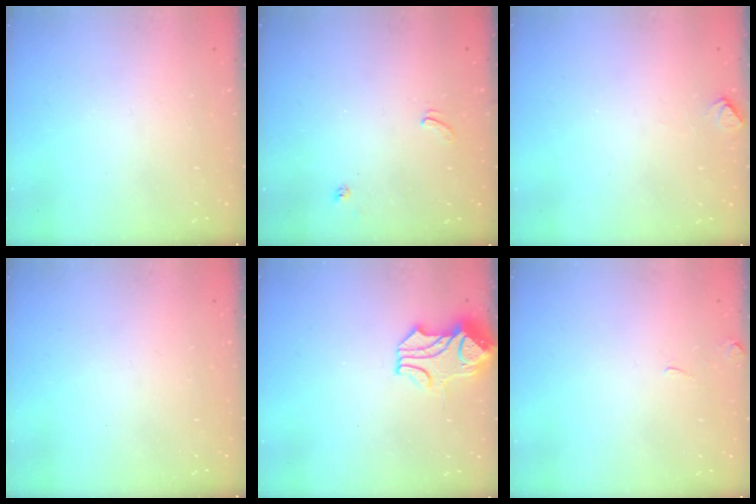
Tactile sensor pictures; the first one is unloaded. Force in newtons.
{"total": 3.4, "press": 3.4, "slide": 0.3}
{"total": 4.5, "press": 4.5, "slide": 0.4}
{"total": 0.0}
{"total": 1.5, "press": 0.8, "slide": 1.3}
{"total": 1.1, "press": 1.0, "slide": 0.5}